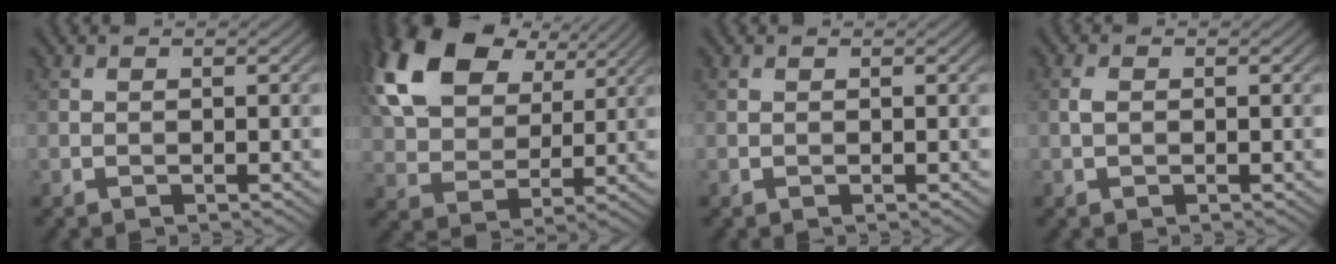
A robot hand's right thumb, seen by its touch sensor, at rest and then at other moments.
{"total": 16.4, "force": [7.9, 10.2, 10.1], "torque": [-0.237, 0.025, 0.147]}
{"total": 0.0}
{"total": 1.1, "force": [-0.1, 0.7, 0.9], "torque": [-0.023, 0.004, -0.003]}